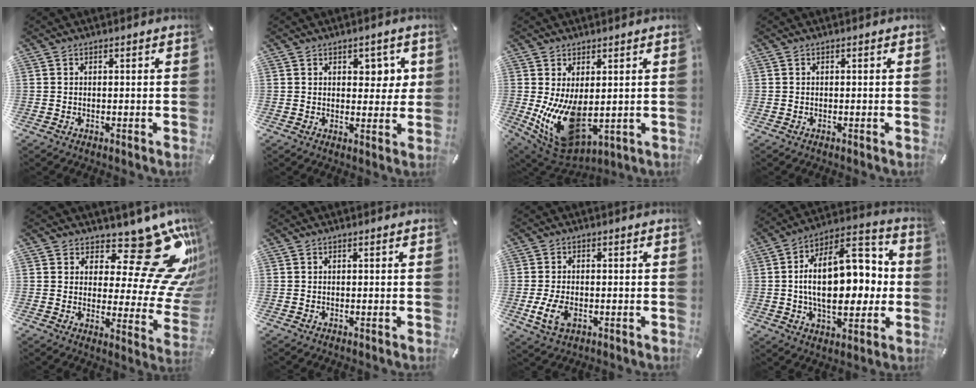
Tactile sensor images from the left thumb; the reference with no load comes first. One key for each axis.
{"total": 4.6, "fx": 1.9, "fy": 3.0, "fz": 2.8, "tx": -0.022, "ty": -0.008, "tz": 0.024}
{"total": 14.1, "fx": -0.6, "fy": 8.2, "fz": 11.4, "tx": -0.224, "ty": -0.018, "tz": 0.005}
{"total": 0.0}
{"total": 20.1, "fx": 12.2, "fy": 7.5, "fz": 14.2, "tx": -0.168, "ty": -0.103, "tz": 0.196}
{"total": 0.0}
{"total": 6.1, "fx": -1.5, "fy": 3.9, "fz": 4.4, "tx": -0.112, "ty": -0.004, "tz": -0.032}
{"total": 21.3, "fx": 1.2, "fy": 12.8, "fz": 17.0, "tx": -0.276, "ty": -0.007, "tz": 0.019}